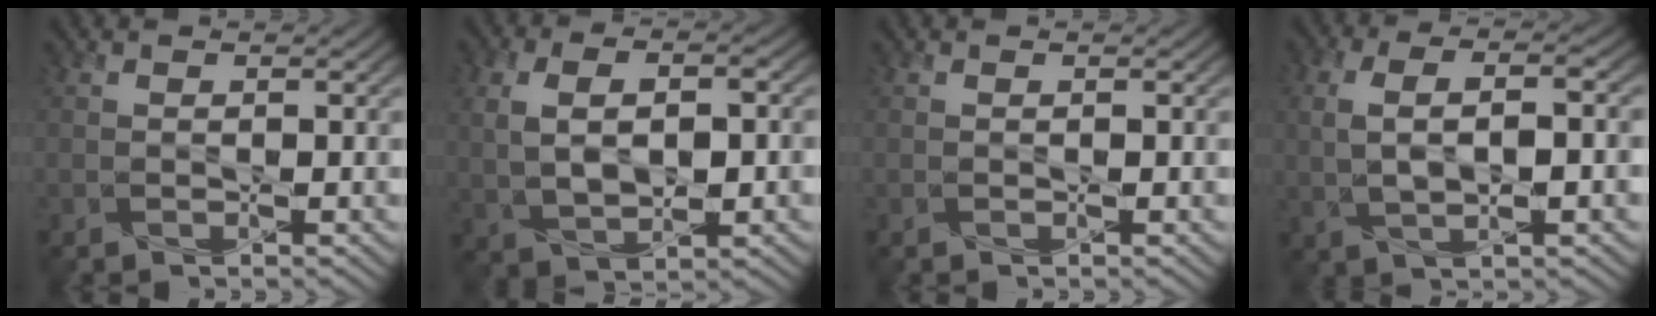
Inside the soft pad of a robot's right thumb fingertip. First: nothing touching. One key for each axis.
{"total": 9.3, "fx": 0.6, "fy": 5.5, "fz": 7.5, "tx": -0.149, "ty": 0.003, "tz": 0.012}
{"total": 0.0}
{"total": 7.1, "fx": 0.2, "fy": 2.8, "fz": 6.5, "tx": -0.139, "ty": 0.003, "tz": 0.007}